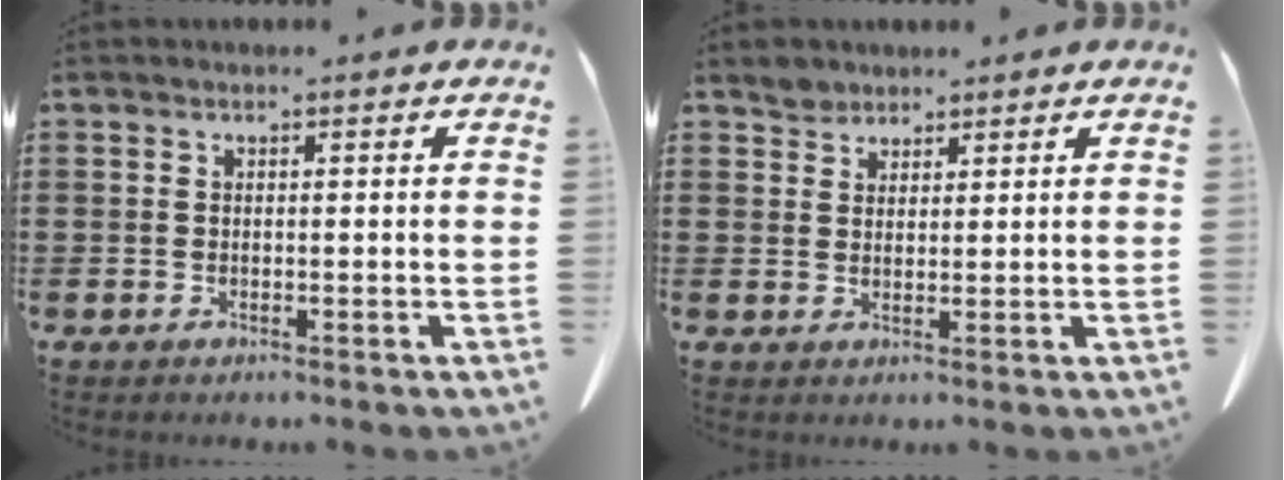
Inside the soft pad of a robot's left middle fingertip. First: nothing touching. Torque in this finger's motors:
{"motor_torque": [0.01, 0.01, 0.00, 0.00]}